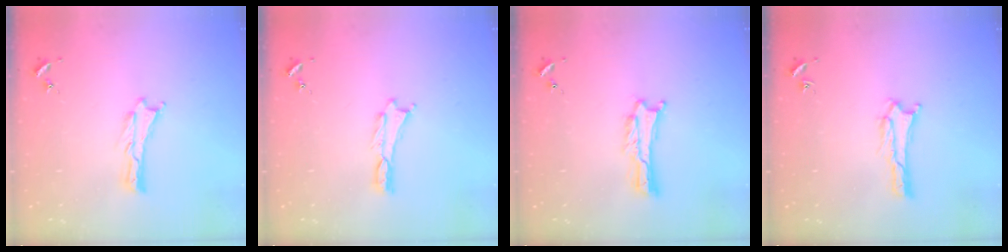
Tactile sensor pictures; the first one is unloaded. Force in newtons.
{"total": 0.0}
{"total": 0.5, "press": 0.5, "slide": 0.1}
{"total": 0.8, "press": 0.8, "slide": 0.1}